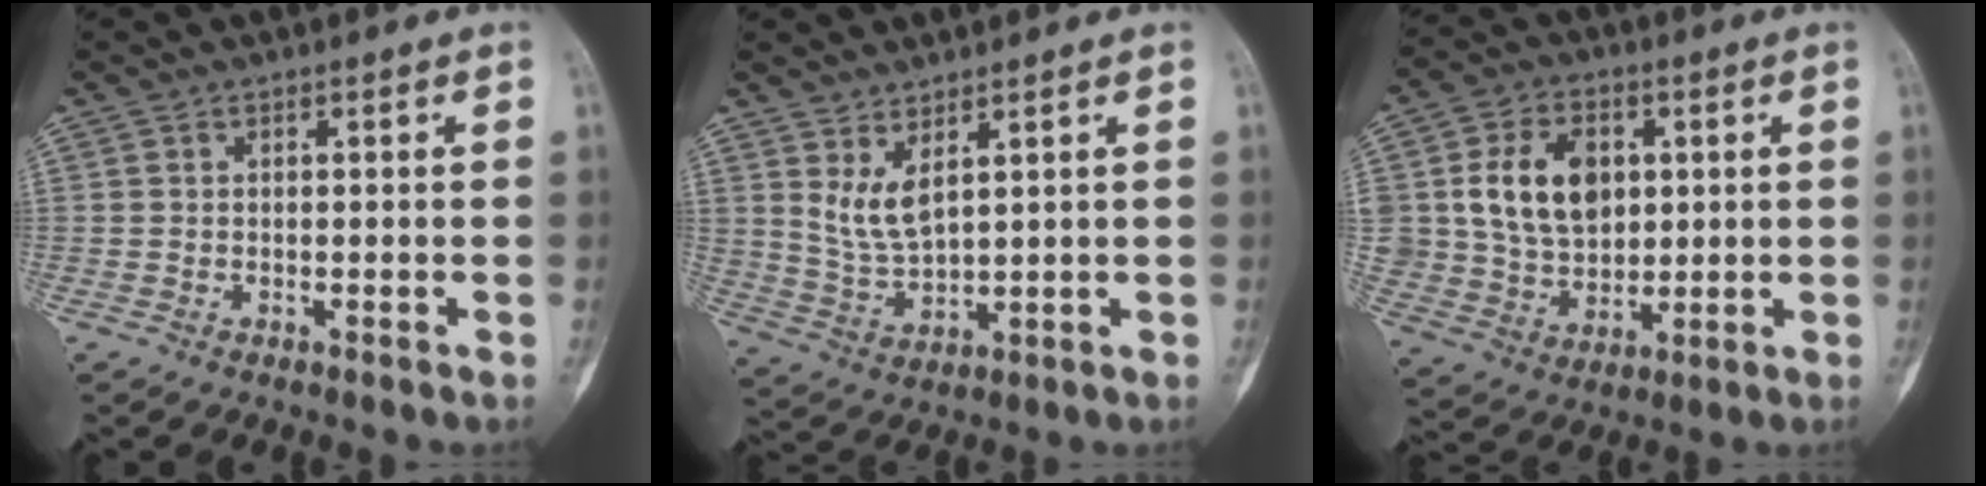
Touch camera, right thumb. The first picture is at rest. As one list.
[{"total": 6.1, "force": [3.2, 2.4, 4.6], "torque": [-0.088, -0.033, 0.076]}, {"total": 14.0, "force": [2.9, 10.2, 9.1], "torque": [-0.123, -0.007, 0.059]}]